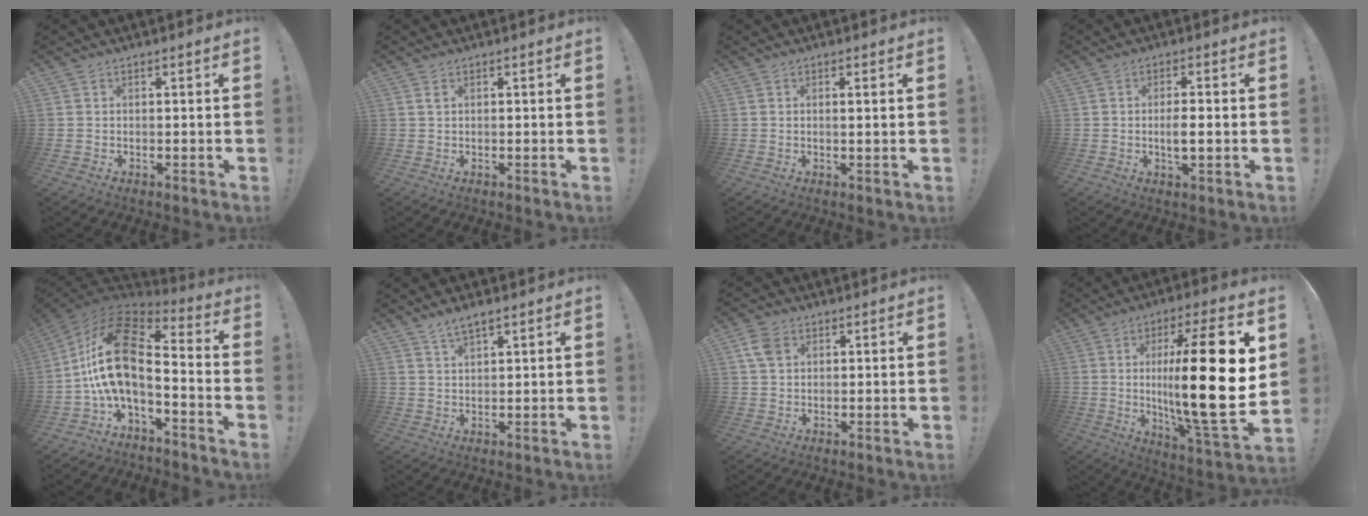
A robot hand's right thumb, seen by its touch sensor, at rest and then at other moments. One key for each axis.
{"total": 0.5, "fx": 0.3, "fy": 0.3, "fz": 0.4, "tx": -0.006, "ty": 0.000, "tz": 0.004}
{"total": 1.6, "fx": 0.5, "fy": -0.1, "fz": 1.5, "tx": -0.022, "ty": -0.004, "tz": 0.005}
{"total": 4.0, "fx": -0.6, "fy": 1.1, "fz": 3.8, "tx": -0.051, "ty": -0.004, "tz": -0.014}
{"total": 17.3, "fx": 1.5, "fy": 8.1, "fz": 15.2, "tx": -0.308, "ty": -0.011, "tz": 0.028}
{"total": 3.8, "fx": 2.8, "fy": 0.6, "fz": 2.4, "tx": -0.042, "ty": -0.015, "tz": 0.048}
{"total": 6.0, "fx": 2.1, "fy": 4.3, "fz": 3.7, "tx": -0.073, "ty": 0.005, "tz": 0.042}
{"total": 26.6, "fx": 1.9, "fy": 5.1, "fz": 26.0, "tx": -0.447, "ty": -0.020, "tz": 0.022}